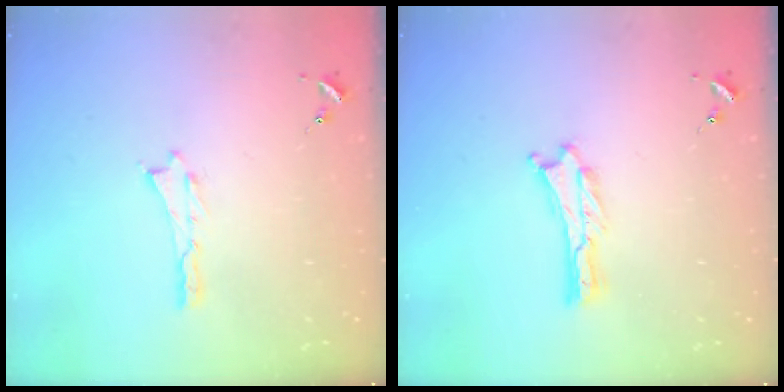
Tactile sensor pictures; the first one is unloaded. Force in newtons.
{"total": 0.0}